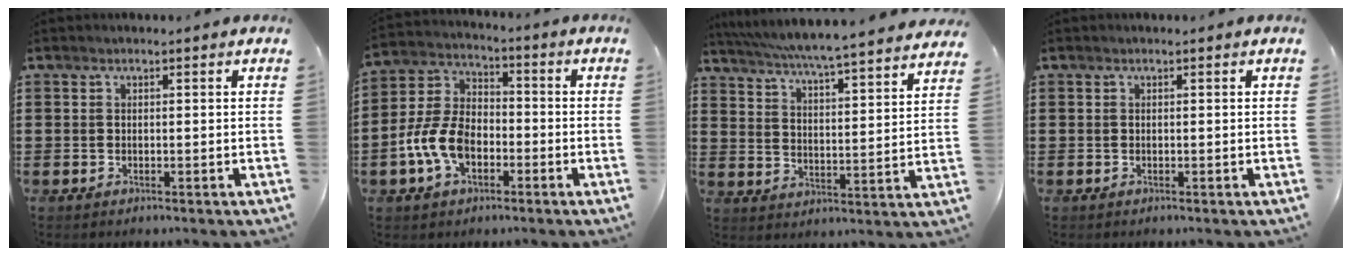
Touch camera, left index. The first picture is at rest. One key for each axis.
{"total": 9.0, "fx": -3.4, "fy": 5.5, "fz": 6.2, "tx": -0.162, "ty": 0.004, "tz": -0.072}
{"total": 5.0, "fx": 4.6, "fy": -1.1, "fz": 1.6, "tx": -0.053, "ty": -0.045, "tz": 0.071}
{"total": 0.0}